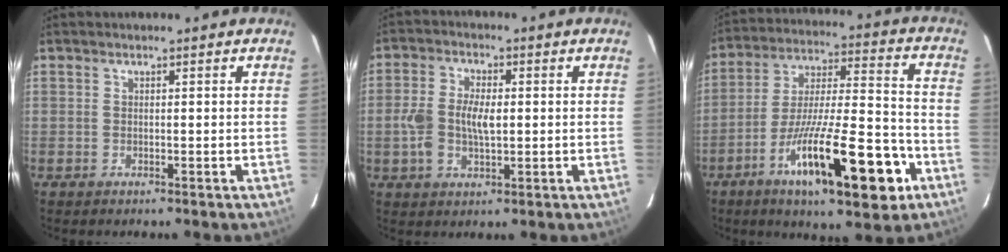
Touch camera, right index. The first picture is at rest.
{"total": 7.8, "force": [-0.4, 4.3, 6.5], "torque": [-0.135, 0.007, -0.009]}
{"total": 21.5, "force": [-10.3, 4.8, 18.2], "torque": [-0.307, -0.025, -0.166]}